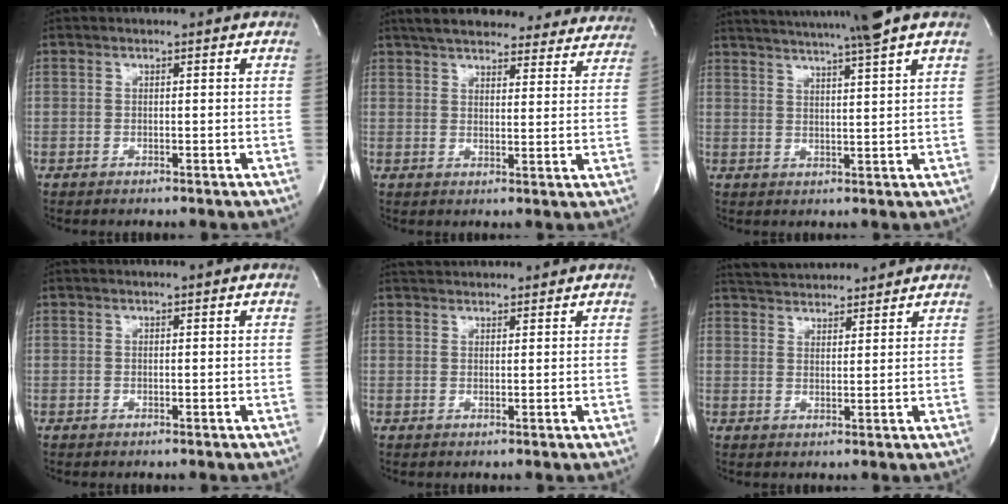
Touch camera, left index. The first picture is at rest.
{"total": 26.5, "force": [23.8, 6.7, 9.7], "torque": [-0.151, -0.010, 0.287]}
{"total": 13.5, "force": [11.6, -1.4, 6.9], "torque": [-0.124, -0.007, 0.159]}
{"total": 0.0}
{"total": 4.9, "force": [4.8, 0.9, 0.9], "torque": [-0.015, 0.031, 0.070]}
{"total": 9.6, "force": [9.1, 1.6, 2.3], "torque": [-0.042, 0.019, 0.138]}